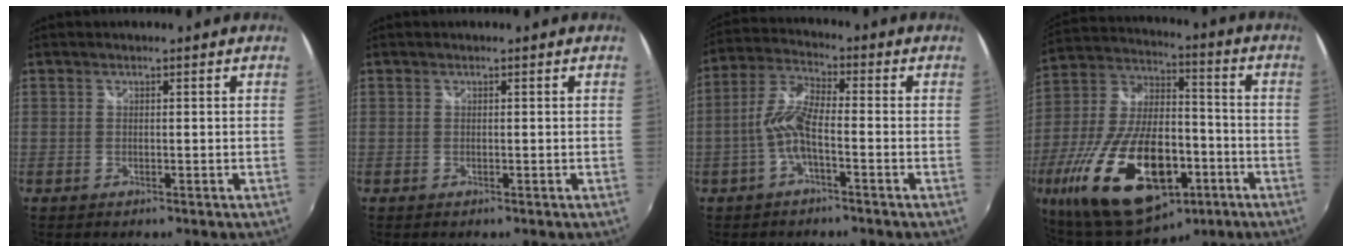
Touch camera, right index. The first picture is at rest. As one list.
[{"total": 0.0}, {"total": 6.9, "force": [-2.3, 1.9, 6.3], "torque": [-0.143, 0.012, -0.046]}, {"total": 27.5, "force": [-12.0, 13.9, 20.5], "torque": [-0.415, -0.027, -0.188]}]